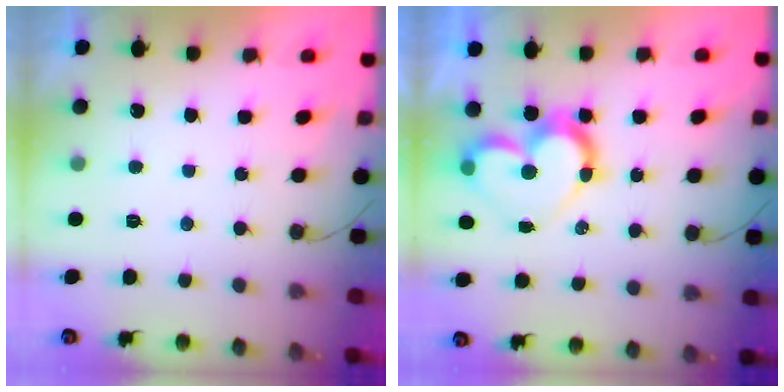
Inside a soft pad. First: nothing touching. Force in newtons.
{"total": 11.6, "press": 11.5, "slide": 1.2}